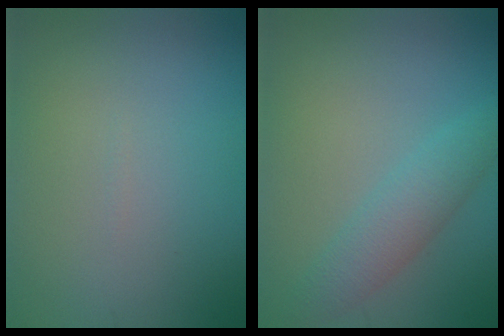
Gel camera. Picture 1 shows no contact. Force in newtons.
{"total": 2.9, "press": 2.9, "slide": 0.1}